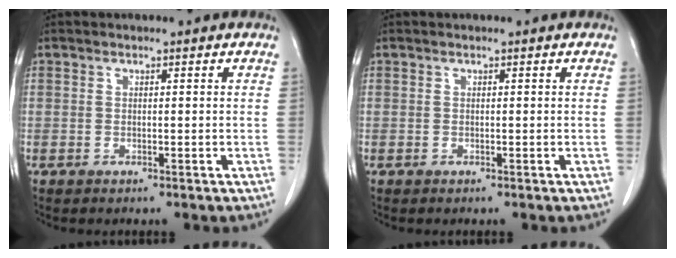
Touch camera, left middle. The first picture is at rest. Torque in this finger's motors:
{"motor_torque": [0.00, 0.00, -0.01, 0.00]}